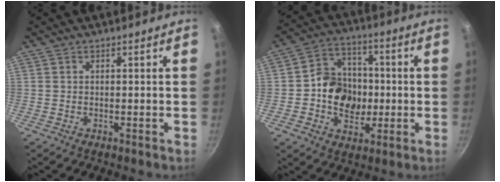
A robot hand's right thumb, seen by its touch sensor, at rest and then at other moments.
{"total": 12.3, "force": [-0.8, 10.4, 6.6], "torque": [-0.072, 0.013, -0.026]}